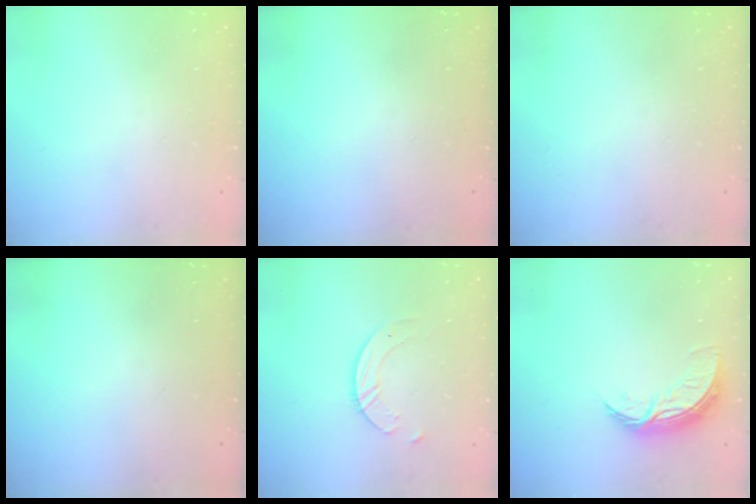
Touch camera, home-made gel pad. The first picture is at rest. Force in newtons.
{"total": 0.0}
{"total": 0.0}
{"total": 0.0}
{"total": 3.8, "press": 3.8, "slide": 0.4}
{"total": 8.7, "press": 8.7, "slide": 0.4}